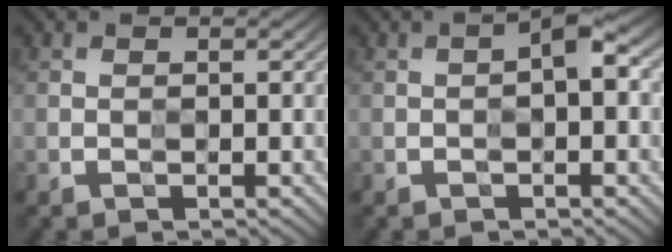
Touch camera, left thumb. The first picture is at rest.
{"total": 2.9, "force": [-0.1, 0.9, 2.7], "torque": [-0.044, 0.009, -0.005]}